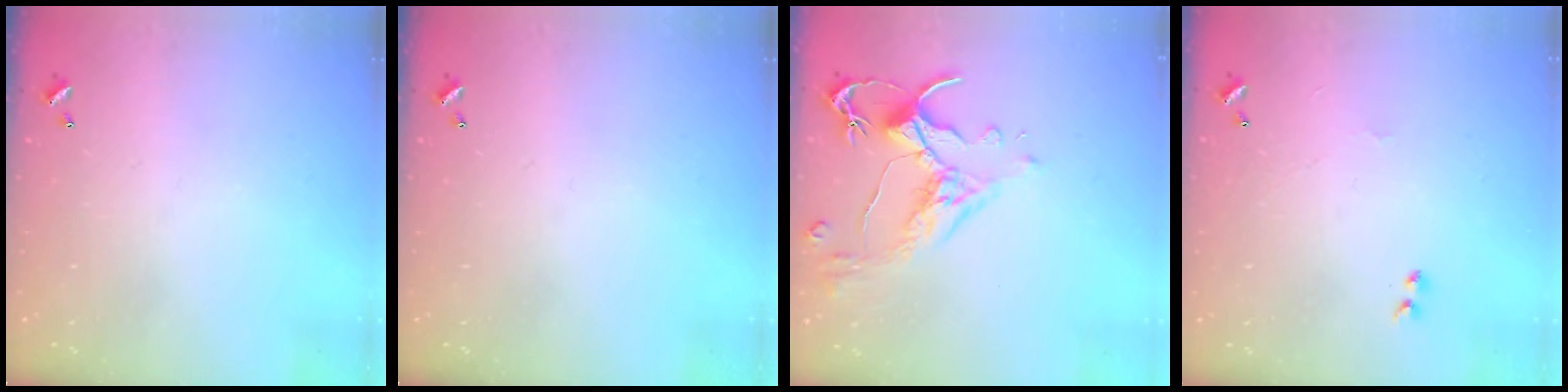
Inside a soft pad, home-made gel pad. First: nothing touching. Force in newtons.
{"total": 0.0}
{"total": 2.6, "press": 2.2, "slide": 1.3}
{"total": 1.8, "press": 1.7, "slide": 0.6}